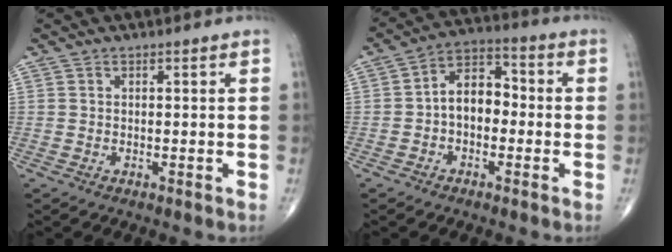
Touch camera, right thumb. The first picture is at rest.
{"total": 8.5, "force": [-1.1, 5.7, 6.2], "torque": [-0.076, 0.034, -0.036]}